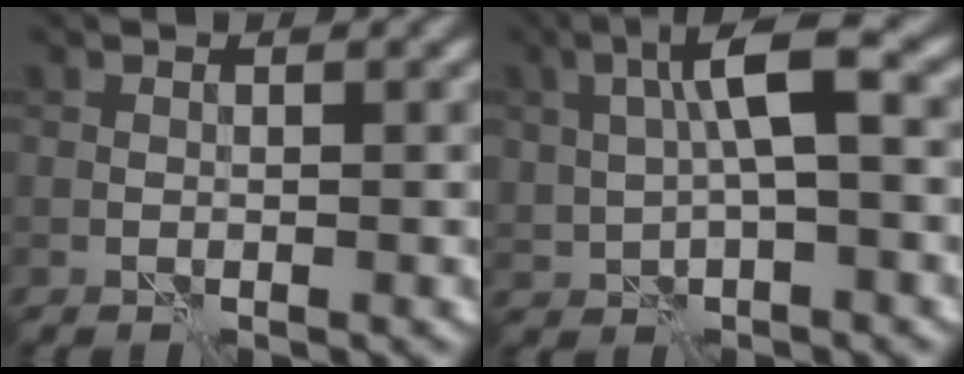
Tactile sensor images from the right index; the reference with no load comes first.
{"total": 6.7, "force": [1.4, 2.6, 6.0], "torque": [-0.116, 0.015, 0.020]}